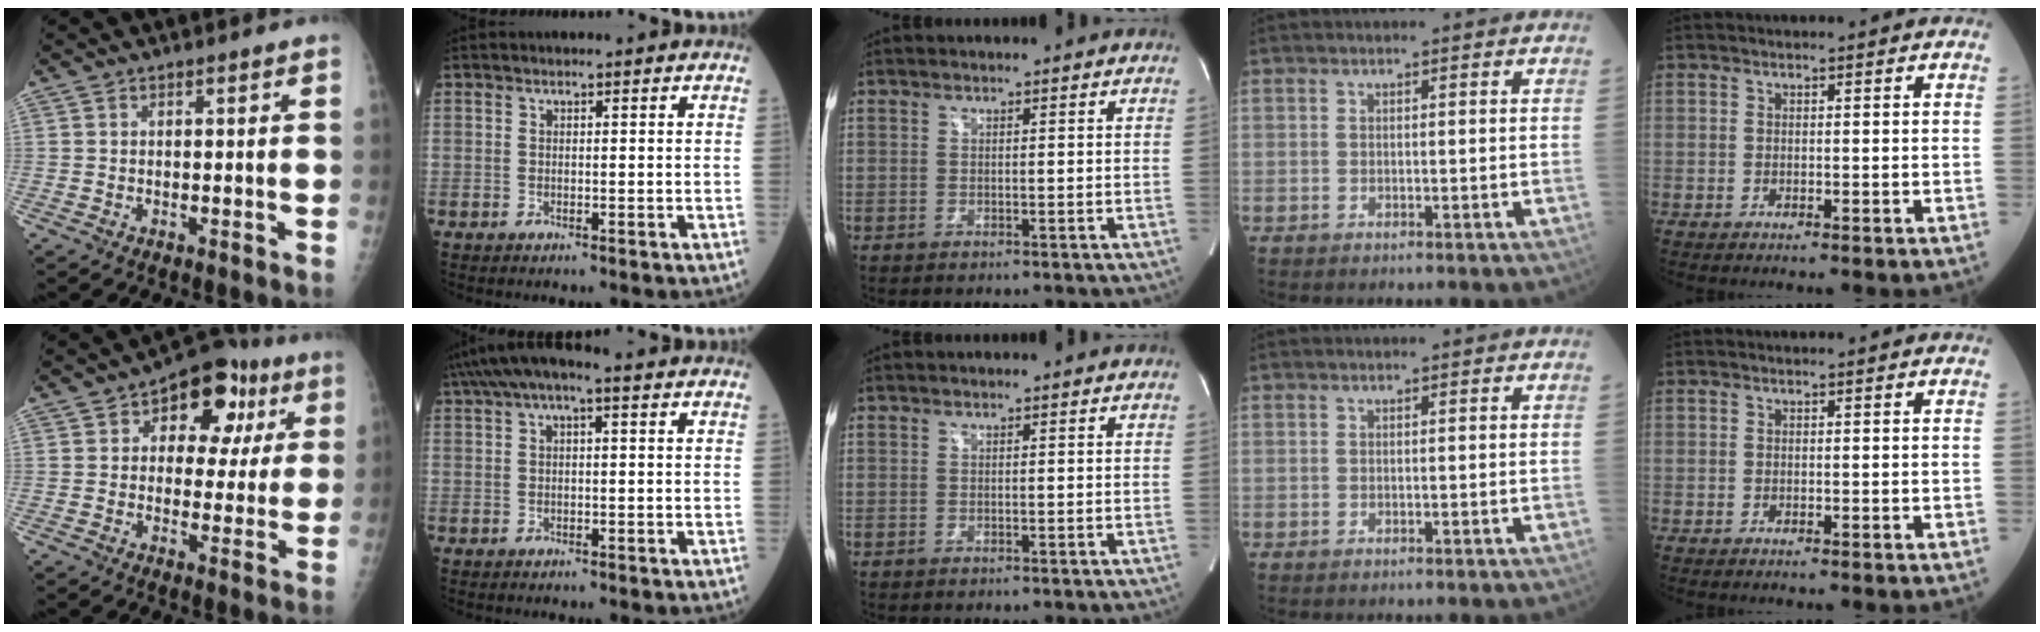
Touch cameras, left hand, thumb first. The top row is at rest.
{"thumb": {"total": 13.7, "force": [4.9, 8.9, 9.2], "torque": [-0.064, 0.010, 0.063]}, "index": {"total": 6.2, "force": [3.4, 1.7, 4.8], "torque": [-0.094, 0.047, 0.053]}}